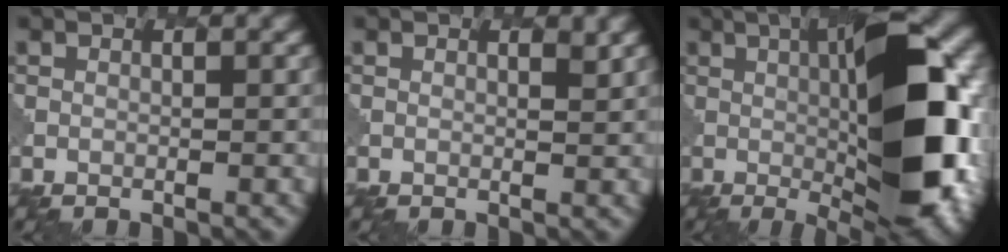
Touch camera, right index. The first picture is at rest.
{"total": 1.5, "force": [1.2, -0.9, -0.3], "torque": [-0.001, 0.001, 0.004]}
{"total": 14.2, "force": [0.4, 4.3, 13.5], "torque": [-0.175, 0.005, -0.006]}